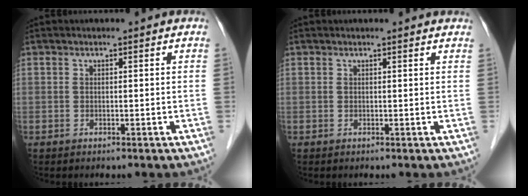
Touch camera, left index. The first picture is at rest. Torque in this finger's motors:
{"motor_torque": [0.16, -0.12, -0.03, -0.01]}